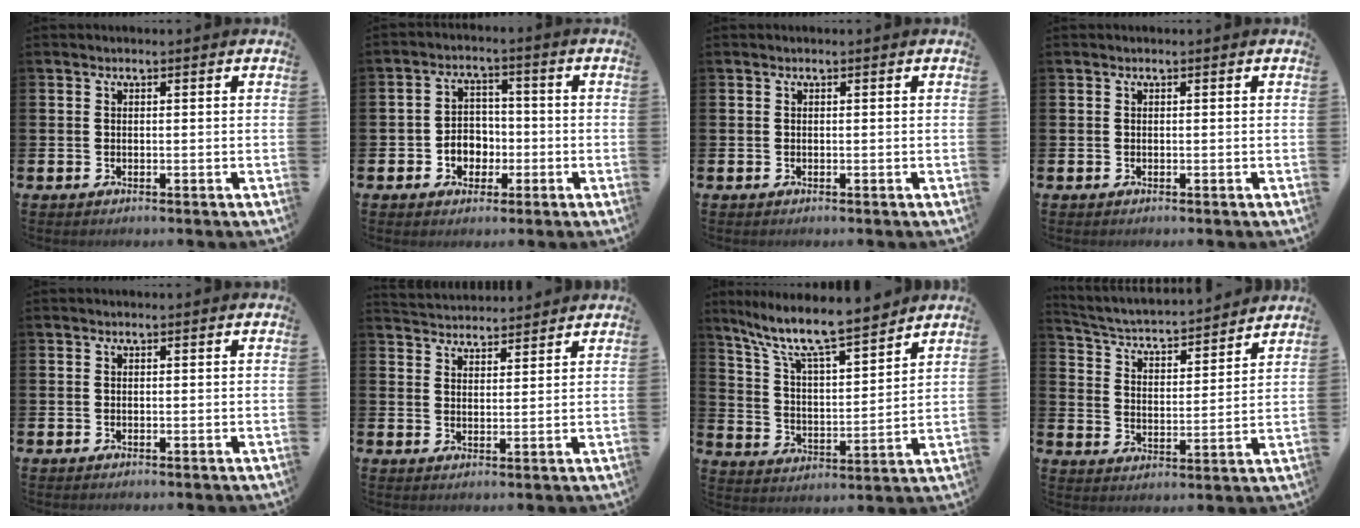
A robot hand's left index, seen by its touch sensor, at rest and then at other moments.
{"total": 4.0, "force": [-1.2, 3.4, 1.5], "torque": [-0.029, 0.003, -0.032]}
{"total": 0.0}
{"total": 0.0}
{"total": 0.0}
{"total": 3.7, "force": [3.7, 0.6, -0.4], "torque": [-0.003, -0.021, 0.067]}
{"total": 9.9, "force": [8.7, 1.2, 4.4], "torque": [-0.118, -0.061, 0.147]}
{"total": 4.3, "force": [4.1, 0.6, 1.1], "torque": [-0.049, -0.042, 0.063]}